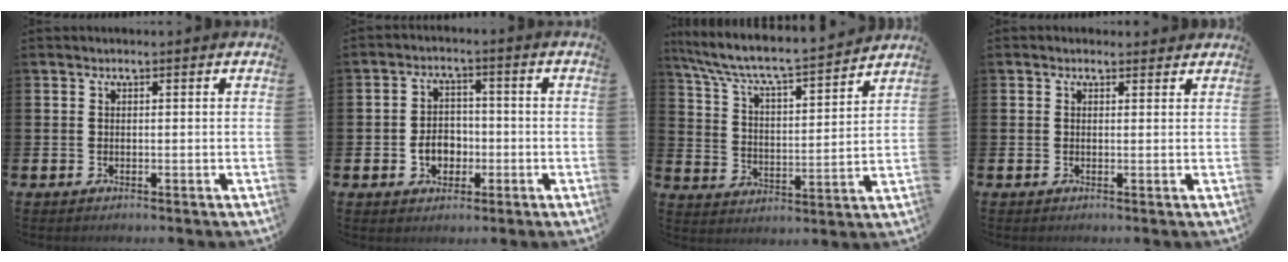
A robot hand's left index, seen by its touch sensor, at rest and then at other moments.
{"total": 4.4, "force": [-1.3, 3.5, 2.3], "torque": [-0.032, 0.000, -0.031]}
{"total": 7.0, "force": [6.5, 0.7, 2.5], "torque": [-0.080, -0.056, 0.106]}
{"total": 0.9, "force": [0.6, 0.6, 0.3], "torque": [0.010, 0.002, 0.006]}